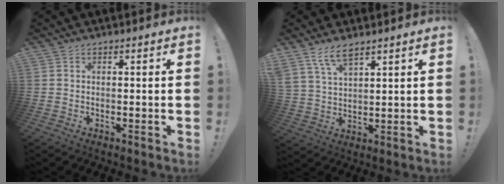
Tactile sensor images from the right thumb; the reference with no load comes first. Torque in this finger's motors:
{"motor_torque": [0.37, 0.55, 0.71, 0.51, 0.32]}